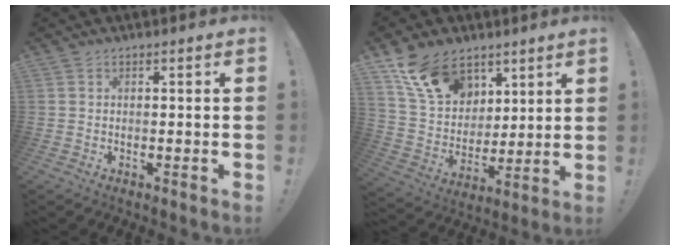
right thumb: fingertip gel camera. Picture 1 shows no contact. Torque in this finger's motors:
{"motor_torque": [-0.02, 1.40, 0.14, 0.38, 0.14]}